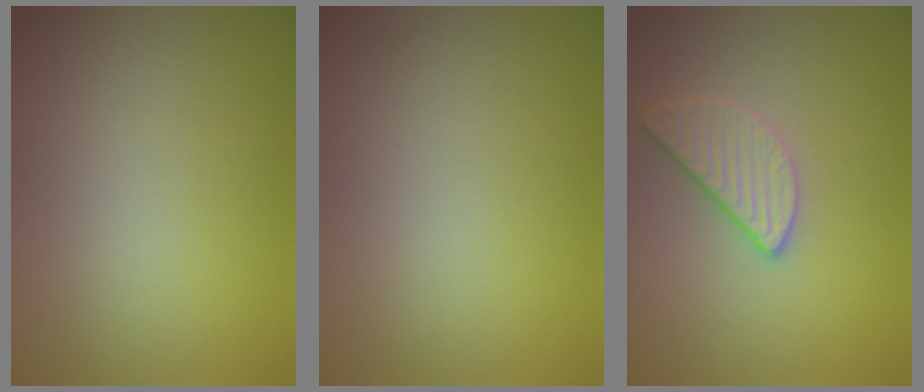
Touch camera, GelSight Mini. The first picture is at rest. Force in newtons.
{"total": 0.0}
{"total": 2.5, "press": 2.4, "slide": 0.8}